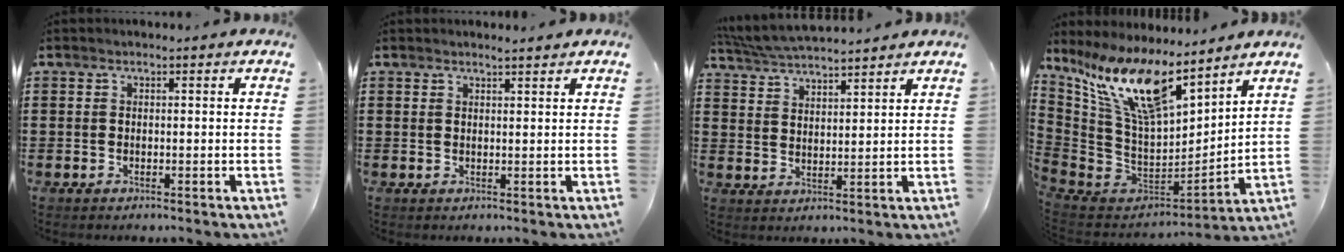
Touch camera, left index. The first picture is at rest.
{"total": 1.5, "force": [1.4, -0.1, 0.4], "torque": [-0.010, -0.001, 0.027]}
{"total": 5.0, "force": [4.9, 0.2, 1.1], "torque": [-0.039, -0.020, 0.089]}
{"total": 14.5, "force": [9.1, 3.9, 10.6], "torque": [-0.251, -0.057, 0.153]}